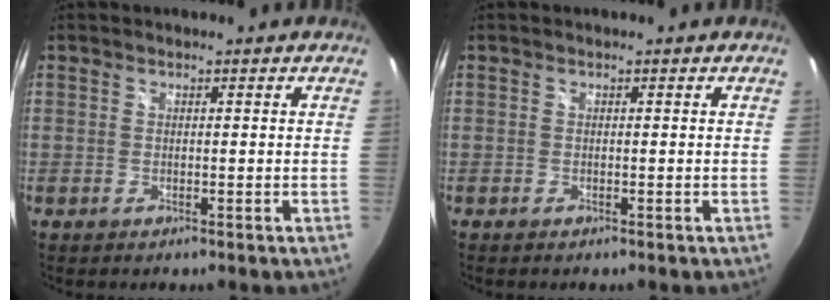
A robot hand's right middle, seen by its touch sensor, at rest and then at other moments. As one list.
[{"total": 0.0}]